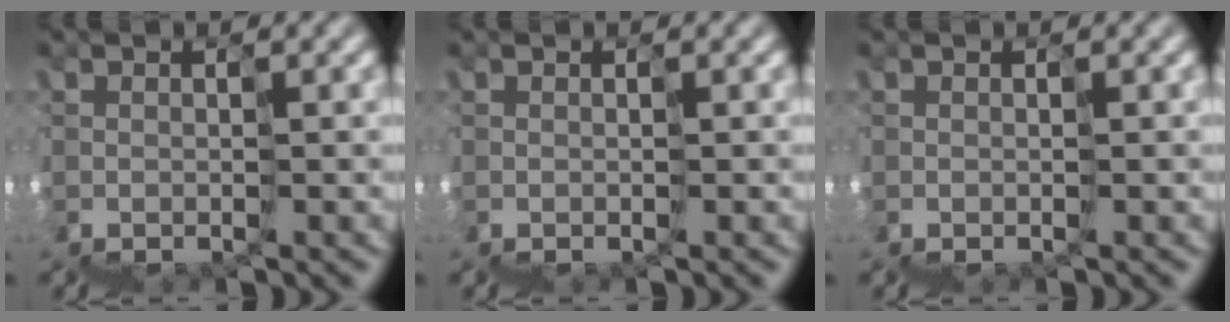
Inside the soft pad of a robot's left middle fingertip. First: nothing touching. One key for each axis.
{"total": 0.0}
{"total": 0.0}